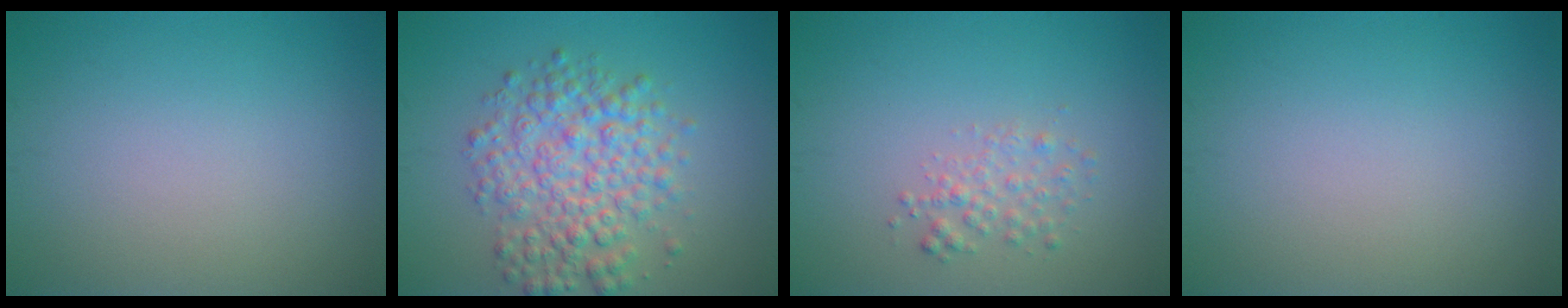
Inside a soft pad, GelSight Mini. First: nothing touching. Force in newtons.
{"total": 5.8, "press": 5.8, "slide": 0.1}
{"total": 1.7, "press": 1.7, "slide": 0.1}
{"total": 0.0}